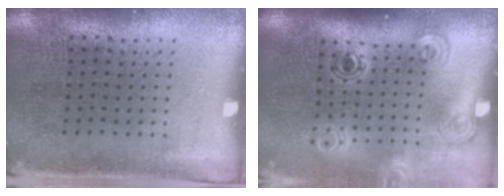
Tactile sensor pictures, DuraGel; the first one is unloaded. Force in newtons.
{"total": 1.8, "press": 1.2, "slide": 1.3}